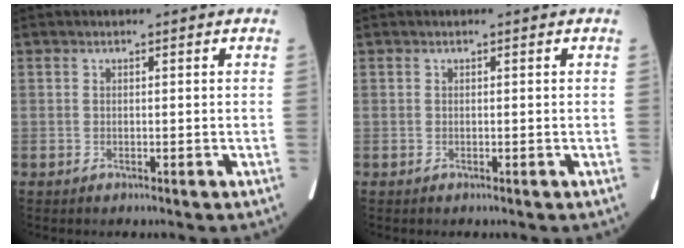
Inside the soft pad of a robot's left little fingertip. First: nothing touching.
{"total": 0.0}